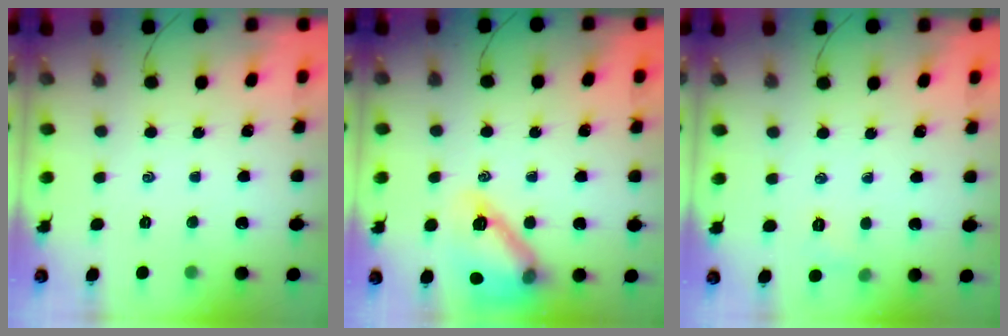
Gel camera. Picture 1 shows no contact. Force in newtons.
{"total": 16.7, "press": 16.6, "slide": 1.8}
{"total": 3.6, "press": 3.4, "slide": 1.1}